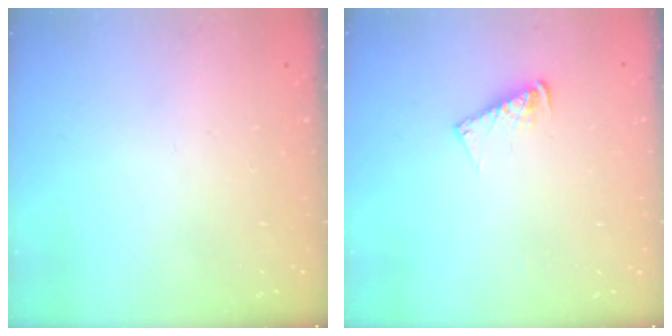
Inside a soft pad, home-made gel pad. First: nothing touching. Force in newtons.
{"total": 6.6, "press": 6.6, "slide": 0.6}